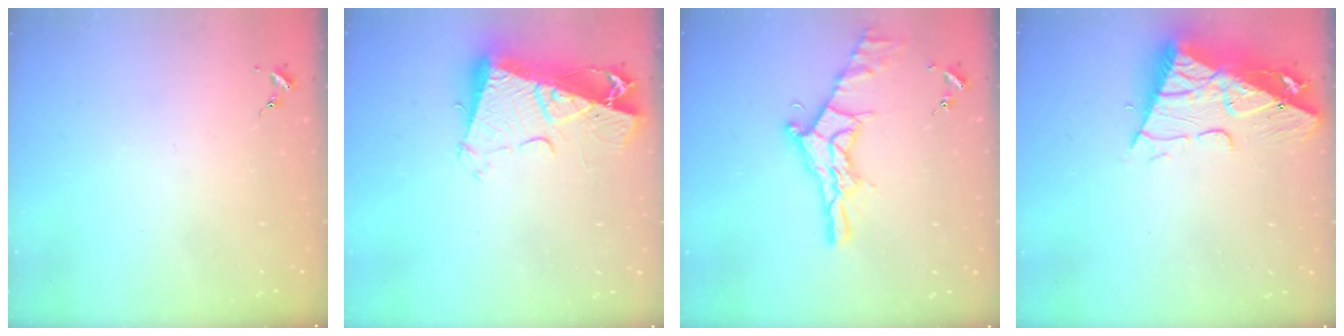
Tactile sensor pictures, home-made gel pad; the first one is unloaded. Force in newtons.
{"total": 14.0, "press": 13.9, "slide": 1.6}
{"total": 17.0, "press": 17.0, "slide": 1.2}
{"total": 14.2, "press": 14.1, "slide": 1.5}